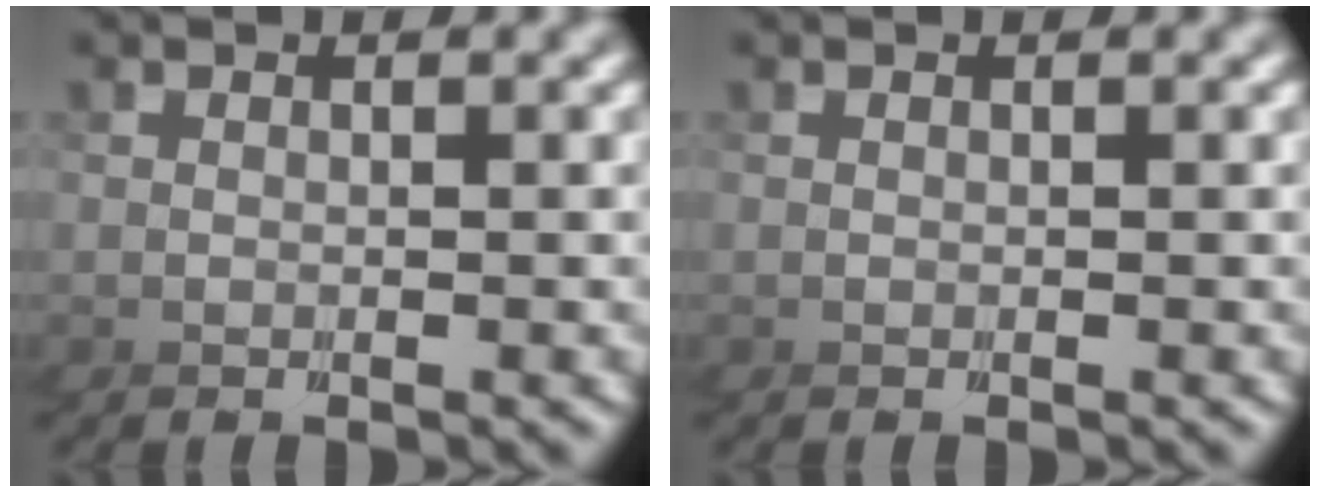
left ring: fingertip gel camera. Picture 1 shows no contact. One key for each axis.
{"total": 0.0}